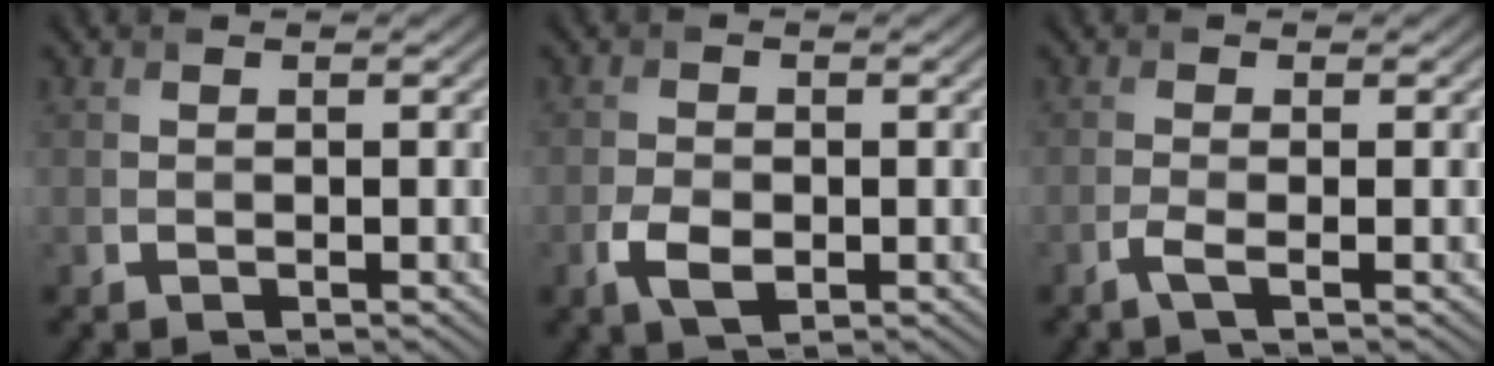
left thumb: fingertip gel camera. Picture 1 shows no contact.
{"total": 3.3, "force": [-1.3, 2.0, 2.4], "torque": [-0.054, -0.006, -0.026]}
{"total": 1.7, "force": [-0.8, 0.2, 1.5], "torque": [-0.032, 0.005, -0.026]}